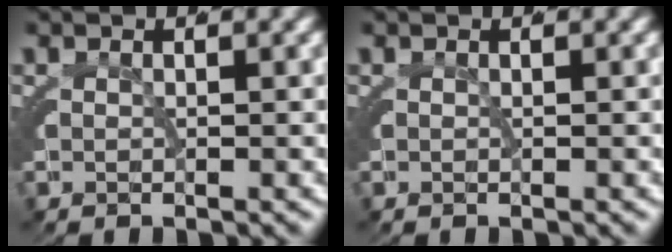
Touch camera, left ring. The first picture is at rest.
{"total": 0.0}